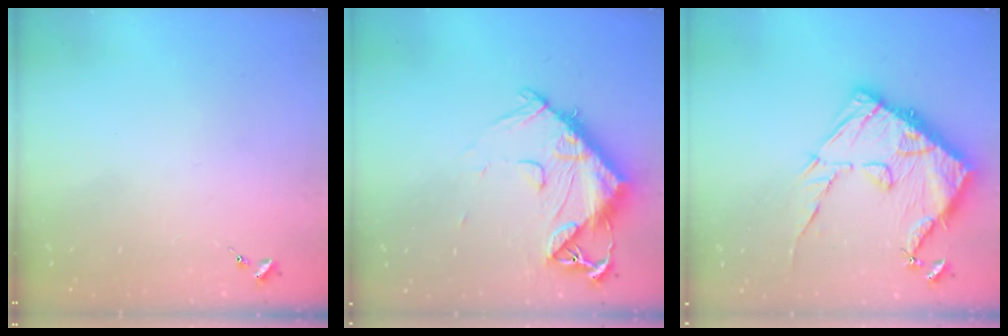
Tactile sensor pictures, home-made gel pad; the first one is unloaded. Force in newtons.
{"total": 13.6, "press": 13.5, "slide": 1.4}
{"total": 19.1, "press": 19.0, "slide": 1.6}